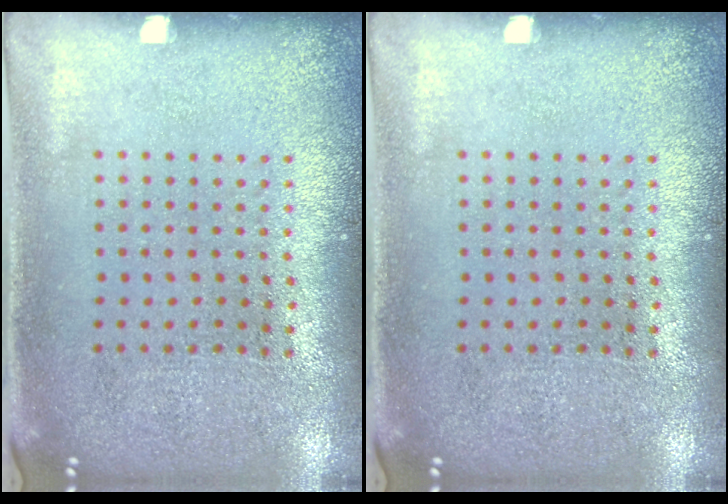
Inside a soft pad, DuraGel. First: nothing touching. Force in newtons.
{"total": 0.0}